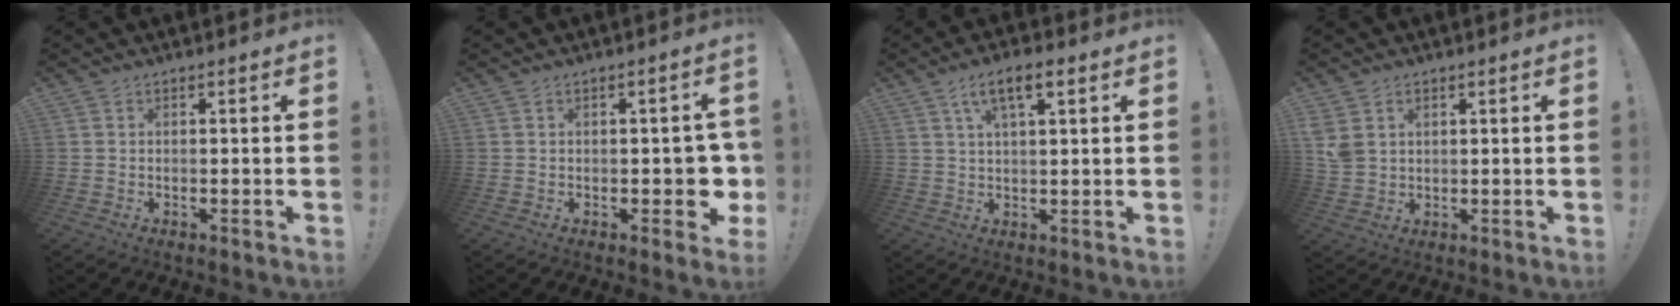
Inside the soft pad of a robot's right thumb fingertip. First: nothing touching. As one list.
[{"total": 5.0, "force": [-1.3, 3.2, 3.6], "torque": [-0.033, 0.009, -0.019]}, {"total": 7.0, "force": [3.1, 2.3, 5.8], "torque": [-0.101, -0.003, 0.054]}, {"total": 4.6, "force": [1.8, 3.6, 2.3], "torque": [-0.039, -0.008, 0.035]}]